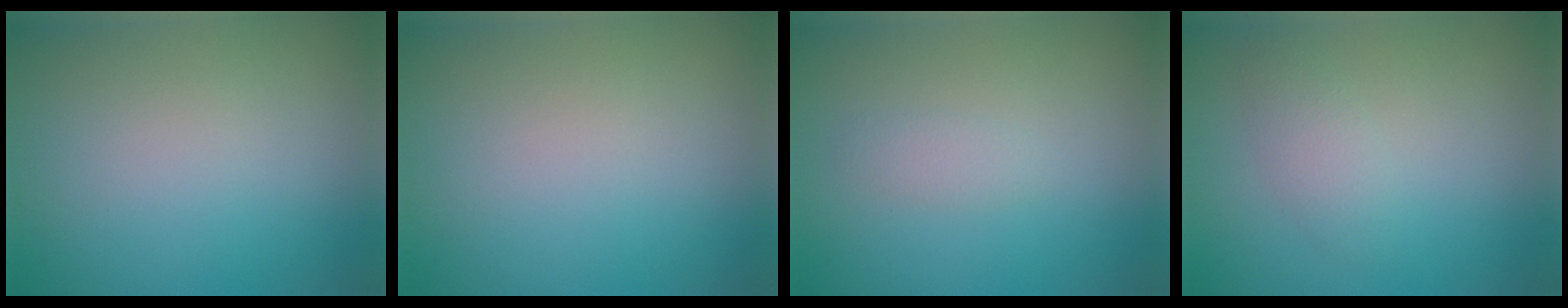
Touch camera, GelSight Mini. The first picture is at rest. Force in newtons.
{"total": 0.0}
{"total": 1.0, "press": 1.0, "slide": 0.0}
{"total": 1.7, "press": 1.7, "slide": 0.0}